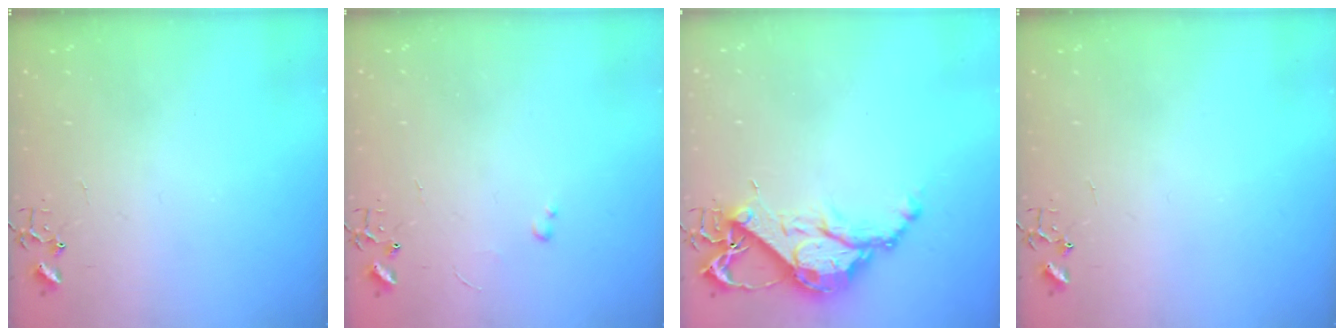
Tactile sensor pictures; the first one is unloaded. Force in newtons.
{"total": 2.0, "press": 2.0, "slide": 0.3}
{"total": 12.8, "press": 12.7, "slide": 1.0}
{"total": 0.0}